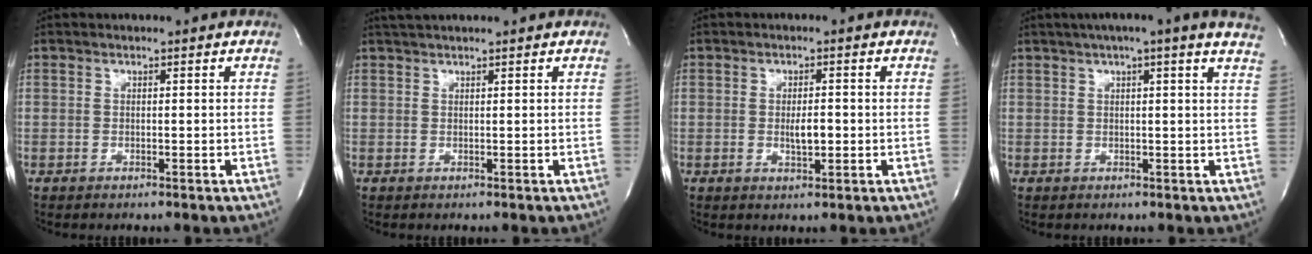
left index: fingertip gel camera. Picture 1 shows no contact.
{"total": 3.4, "force": [3.0, -0.2, 1.6], "torque": [-0.021, 0.030, 0.052]}
{"total": 2.8, "force": [-0.4, 0.9, 2.6], "torque": [-0.048, -0.001, -0.003]}
{"total": 11.3, "force": [8.6, -0.1, 7.3], "torque": [-0.109, 0.029, 0.092]}